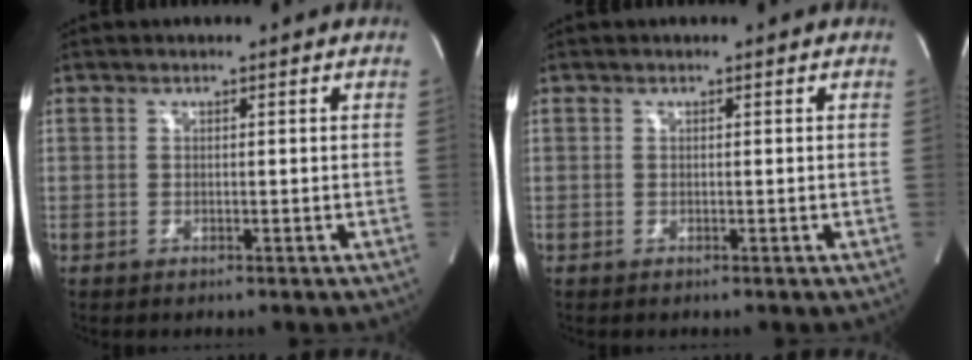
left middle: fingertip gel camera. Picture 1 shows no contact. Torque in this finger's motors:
{"motor_torque": [0.00, 0.00, -0.03, 0.00]}